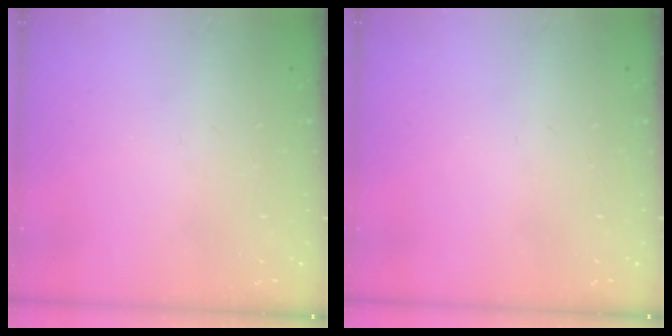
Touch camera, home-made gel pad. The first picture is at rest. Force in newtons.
{"total": 0.0}